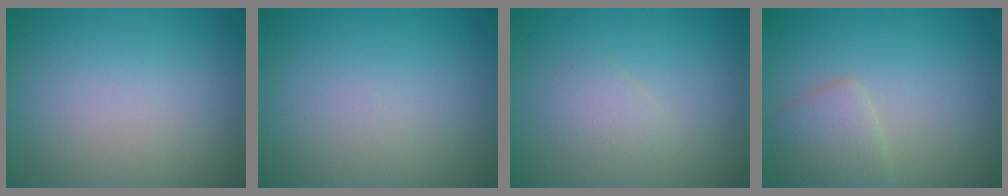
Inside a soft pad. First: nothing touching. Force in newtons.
{"total": 0.0}
{"total": 1.6, "press": 1.6, "slide": 0.1}
{"total": 2.6, "press": 2.6, "slide": 0.1}